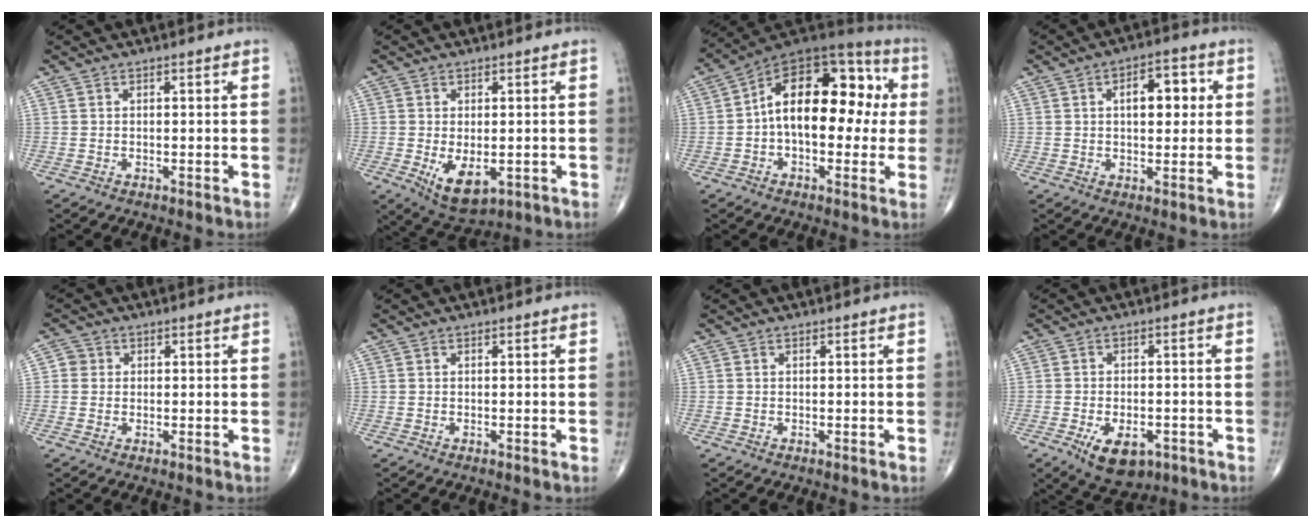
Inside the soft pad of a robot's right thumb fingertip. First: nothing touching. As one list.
[{"total": 7.2, "force": [-1.7, 3.8, 5.9], "torque": [-0.090, -0.015, -0.015]}, {"total": 19.9, "force": [1.0, 11.3, 16.3], "torque": [-0.212, 0.051, 0.003]}, {"total": 8.1, "force": [1.7, 4.4, 6.6], "torque": [-0.065, 0.011, 0.021]}, {"total": 2.2, "force": [0.2, 2.1, 0.6], "torque": [0.004, 0.004, -0.001]}, {"total": 0.0}, {"total": 0.0}, {"total": 8.2, "force": [-3.7, 4.6, 5.7], "torque": [-0.082, 0.006, -0.049]}]